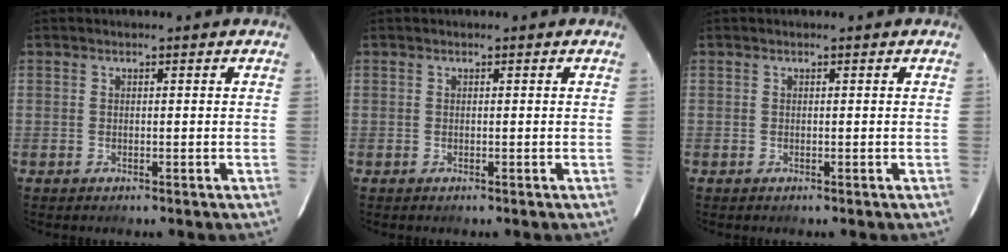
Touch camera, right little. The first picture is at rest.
{"total": 0.0}
{"total": 0.0}